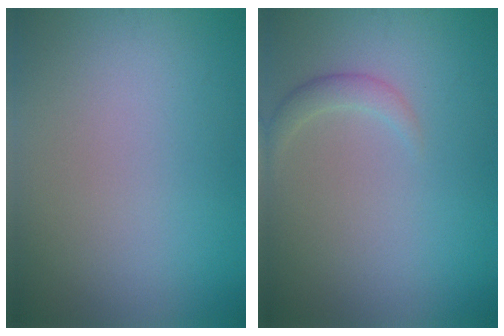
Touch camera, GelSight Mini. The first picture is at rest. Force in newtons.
{"total": 1.3, "press": 1.3, "slide": 0.0}